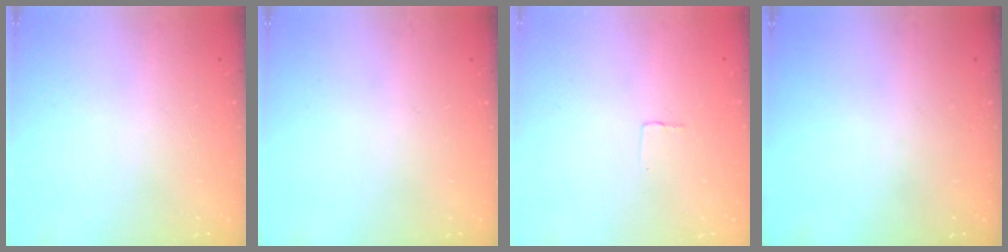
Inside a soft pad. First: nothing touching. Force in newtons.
{"total": 0.0}
{"total": 1.9, "press": 1.9, "slide": 0.1}
{"total": 0.0}